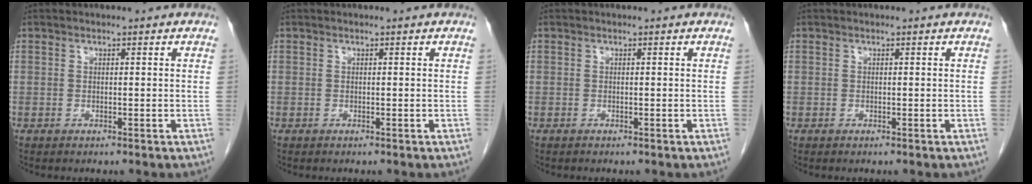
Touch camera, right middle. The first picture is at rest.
{"total": 0.0}
{"total": 0.0}
{"total": 0.0}